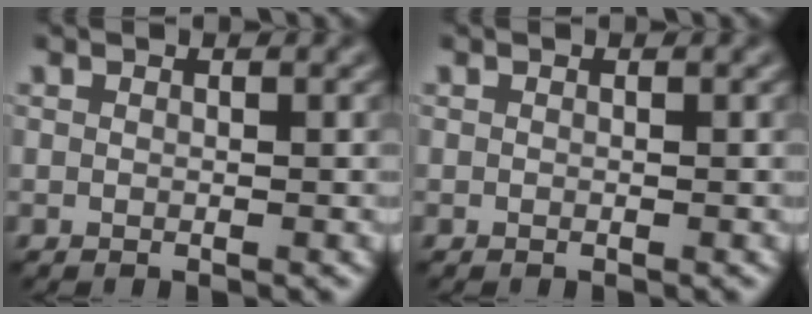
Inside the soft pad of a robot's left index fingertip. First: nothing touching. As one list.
[{"total": 0.0}]